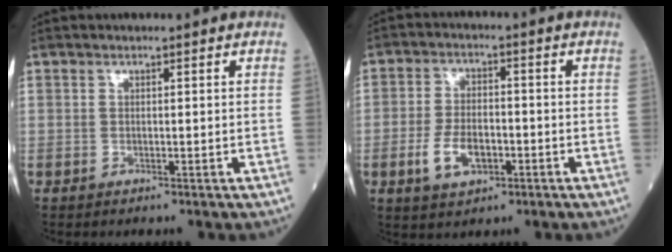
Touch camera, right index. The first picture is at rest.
{"total": 6.5, "force": [-2.3, 3.5, 5.0], "torque": [-0.102, 0.003, -0.038]}